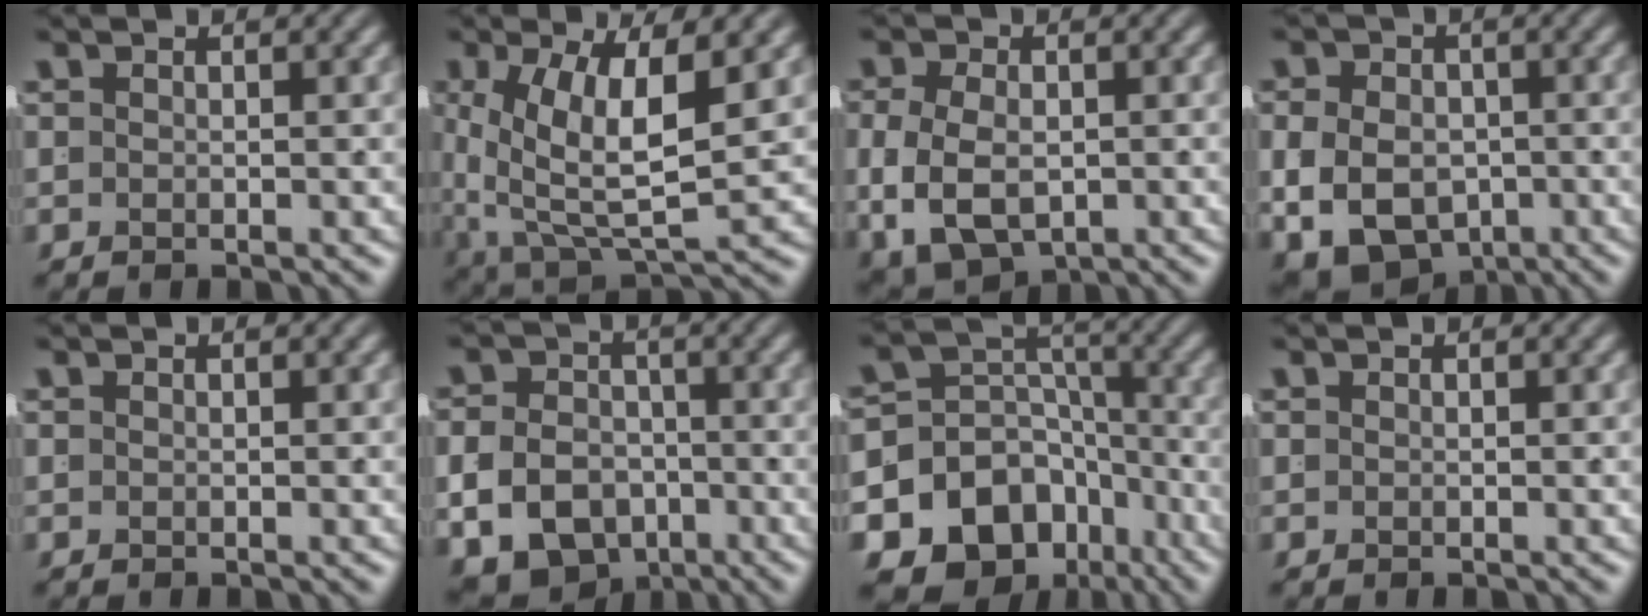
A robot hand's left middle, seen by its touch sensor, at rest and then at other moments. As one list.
[{"total": 9.5, "force": [-0.1, 5.6, 7.6], "torque": [-0.139, -0.036, 0.019]}, {"total": 7.1, "force": [-1.5, 5.4, 4.4], "torque": [-0.105, -0.033, -0.006]}, {"total": 11.1, "force": [-3.9, 9.1, 5.1], "torque": [-0.108, -0.051, -0.053]}, {"total": 0.0}, {"total": 11.8, "force": [-4.9, 9.9, 4.0], "torque": [-0.070, -0.042, -0.081]}, {"total": 20.8, "force": [-9.0, 16.9, 8.2], "torque": [-0.183, -0.093, -0.133]}, {"total": 0.0}]